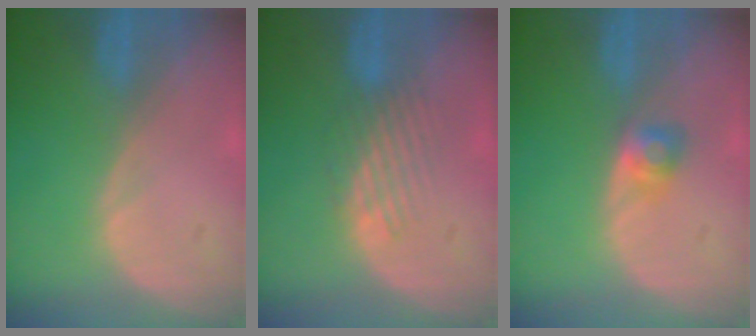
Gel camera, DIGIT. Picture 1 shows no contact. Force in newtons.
{"total": 3.6, "press": 3.1, "slide": 1.9}
{"total": 2.6, "press": 2.4, "slide": 1.0}